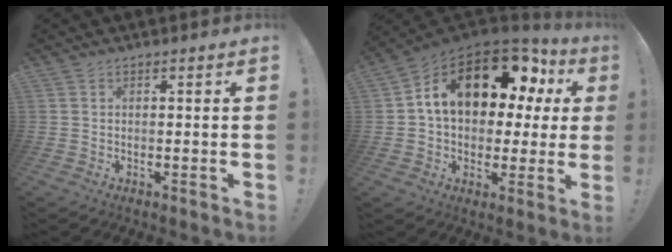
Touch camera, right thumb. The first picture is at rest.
{"total": 18.5, "force": [7.7, 10.2, 13.4], "torque": [-0.202, -0.036, 0.134]}